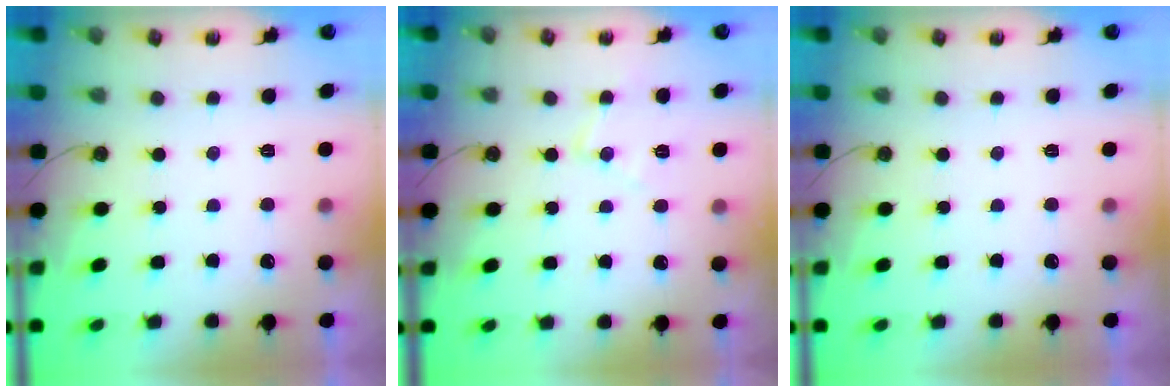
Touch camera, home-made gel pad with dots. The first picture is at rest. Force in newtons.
{"total": 8.4, "press": 8.4, "slide": 0.7}
{"total": 0.0}